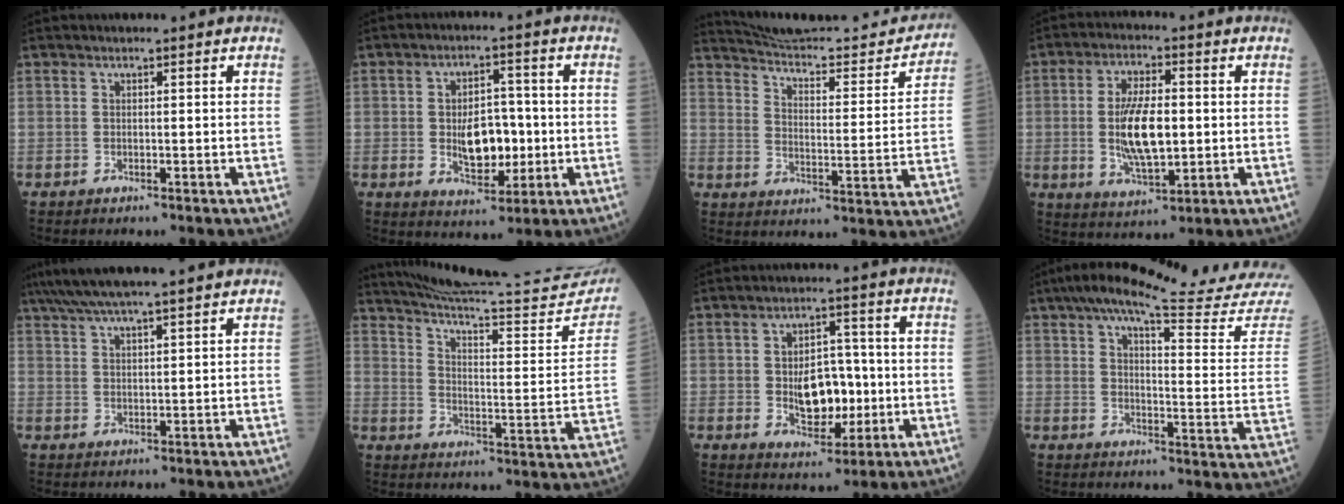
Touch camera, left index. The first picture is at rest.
{"total": 7.7, "force": [-0.8, 4.4, 6.3], "torque": [-0.111, 0.003, -0.008]}
{"total": 23.0, "force": [22.0, 2.4, 6.0], "torque": [-0.076, -0.062, 0.288]}
{"total": 10.0, "force": [-0.2, 3.6, 9.3], "torque": [-0.190, -0.003, -0.001]}
{"total": 12.2, "force": [10.4, 0.1, 6.3], "torque": [-0.116, 0.038, 0.158]}
{"total": 27.6, "force": [26.0, 0.4, 9.2], "torque": [-0.141, -0.096, 0.334]}
{"total": 7.2, "force": [-1.0, 3.6, 6.2], "torque": [-0.114, 0.003, -0.011]}
{"total": 25.4, "force": [23.1, -0.5, 10.5], "torque": [-0.156, -0.080, 0.284]}